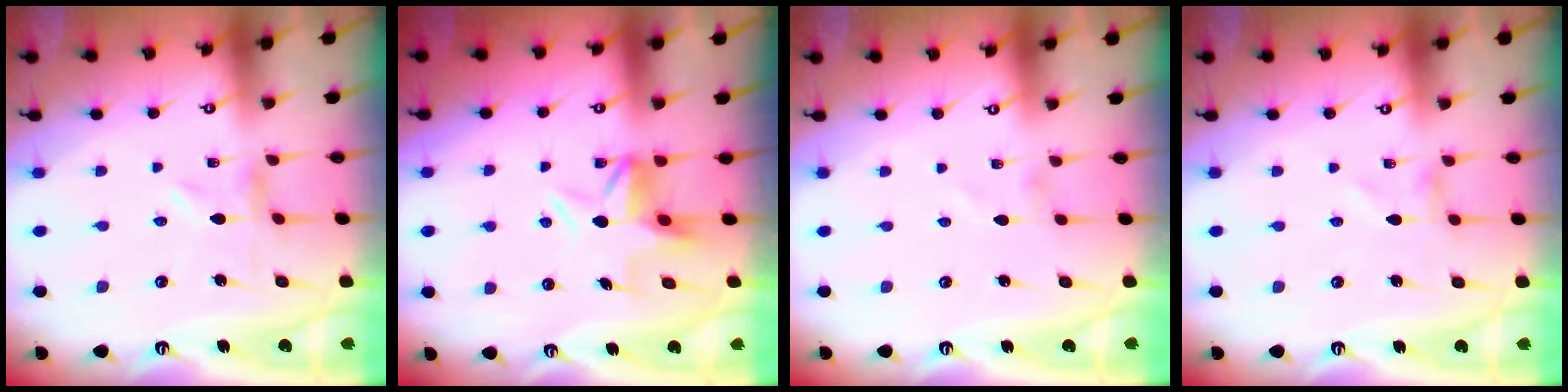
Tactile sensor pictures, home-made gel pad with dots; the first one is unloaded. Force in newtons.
{"total": 5.9, "press": 5.9, "slide": 0.3}
{"total": 0.7, "press": 0.7, "slide": 0.0}
{"total": 0.0}